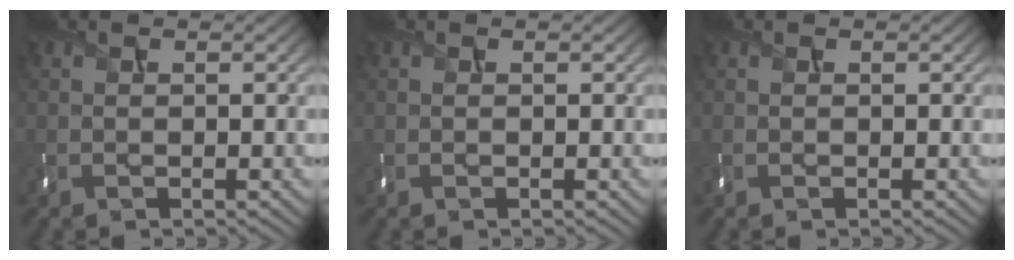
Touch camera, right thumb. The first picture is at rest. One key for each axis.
{"total": 0.0}
{"total": 0.0}